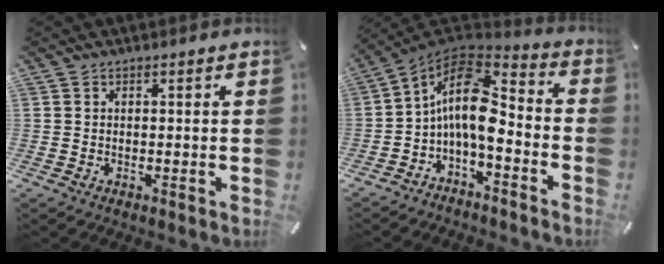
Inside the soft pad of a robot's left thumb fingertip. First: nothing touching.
{"total": 13.4, "force": [-1.3, 7.3, 11.2], "torque": [-0.235, 0.003, -0.025]}